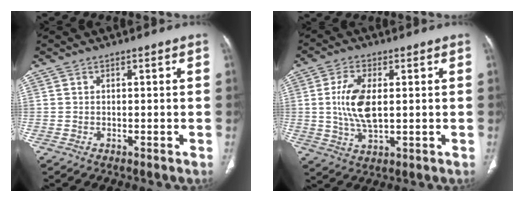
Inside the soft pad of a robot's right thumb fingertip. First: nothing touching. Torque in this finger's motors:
{"motor_torque": [-0.35, 0.86, 0.87, 0.61, 0.32]}